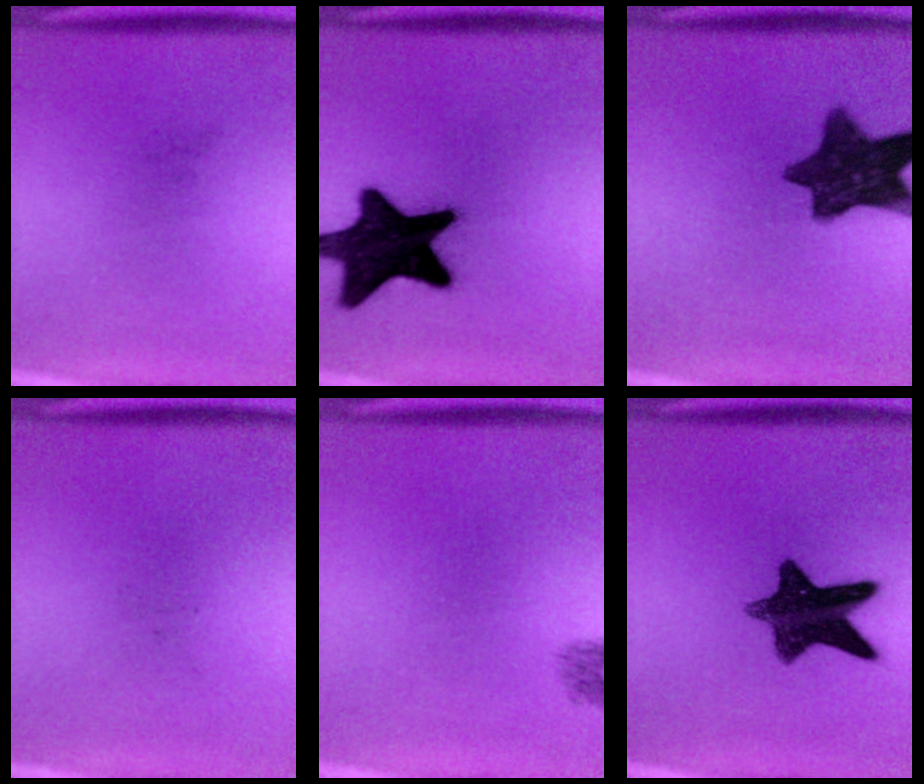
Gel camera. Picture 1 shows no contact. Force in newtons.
{"total": 18.5}
{"total": 11.3}
{"total": 0.0}
{"total": 1.0}
{"total": 11.8}